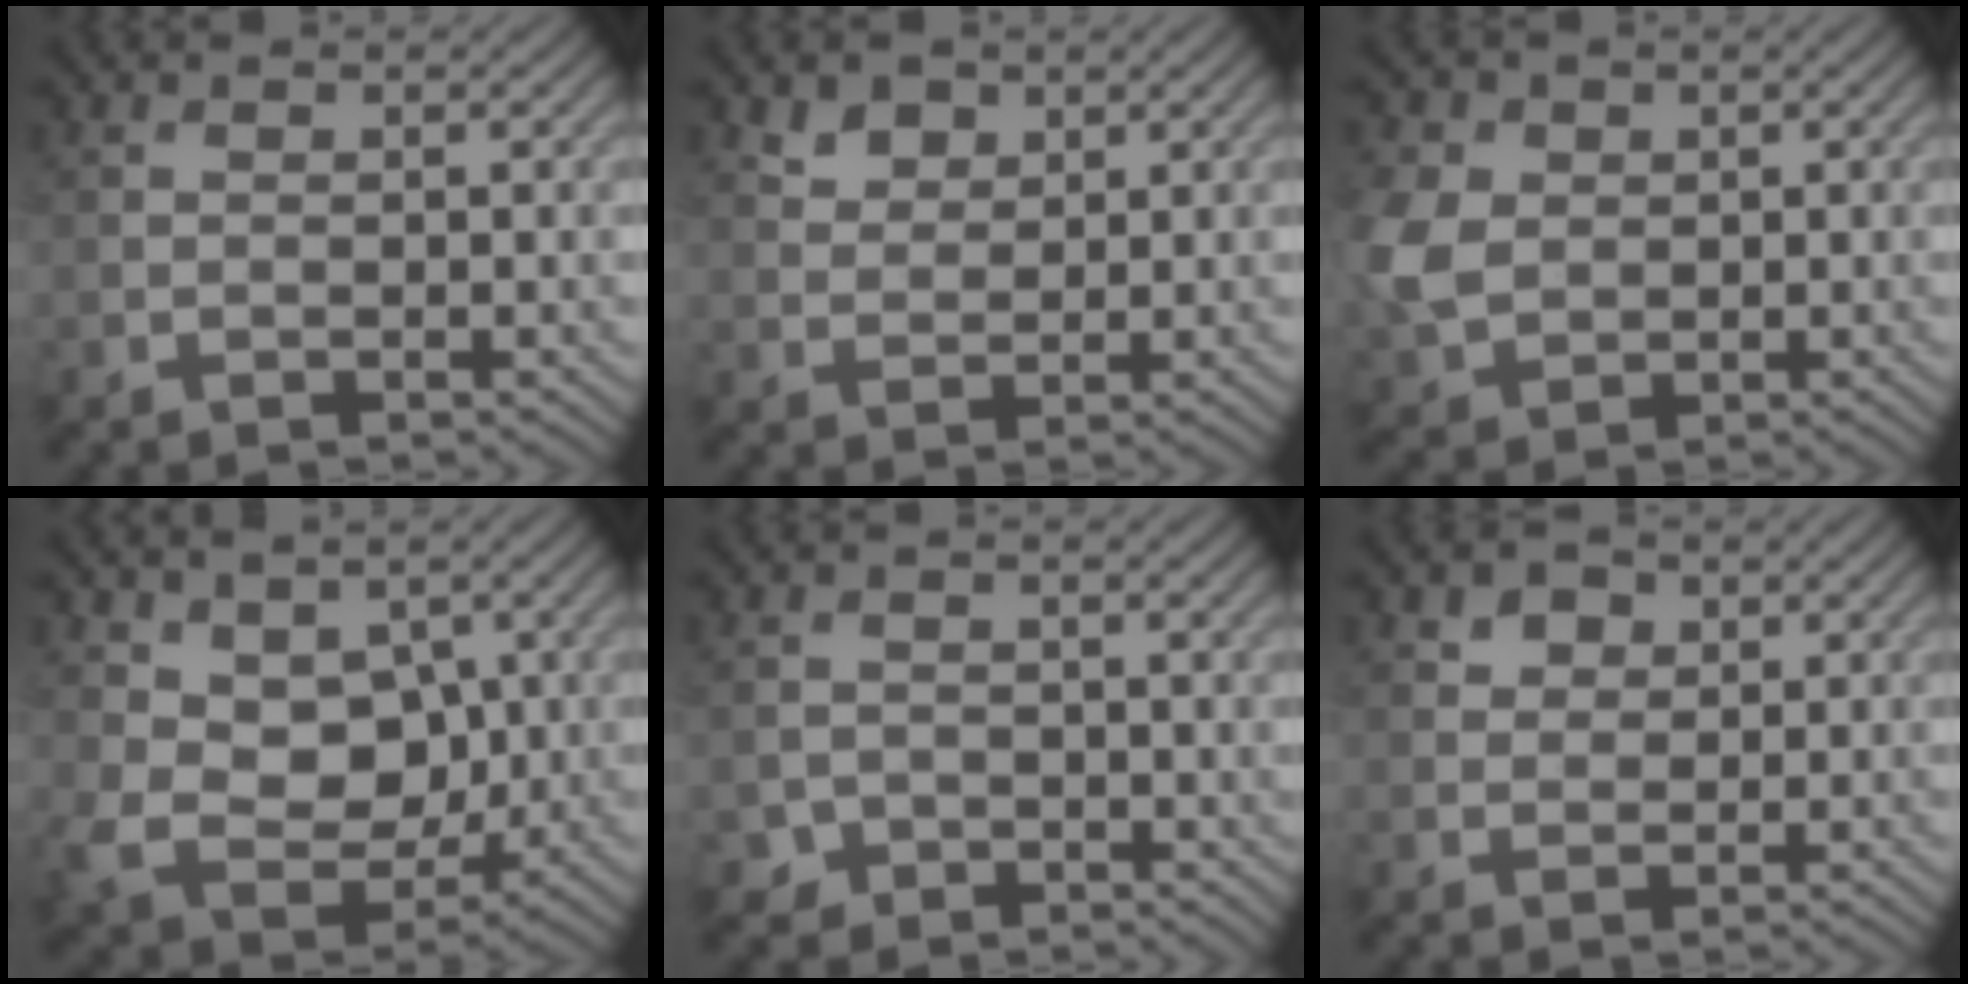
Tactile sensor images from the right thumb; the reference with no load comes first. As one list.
[{"total": 2.5, "force": [1.8, 1.5, 0.8], "torque": [-0.021, -0.002, 0.037]}, {"total": 6.8, "force": [0.6, 5.5, 4.0], "torque": [-0.136, 0.005, 0.008]}, {"total": 8.2, "force": [2.3, 6.0, 5.0], "torque": [-0.120, -0.023, 0.032]}, {"total": 1.5, "force": [-0.7, 1.4, 0.2], "torque": [0.004, -0.004, -0.015]}, {"total": 2.6, "force": [1.3, 1.9, 1.1], "torque": [-0.023, 0.001, 0.020]}]